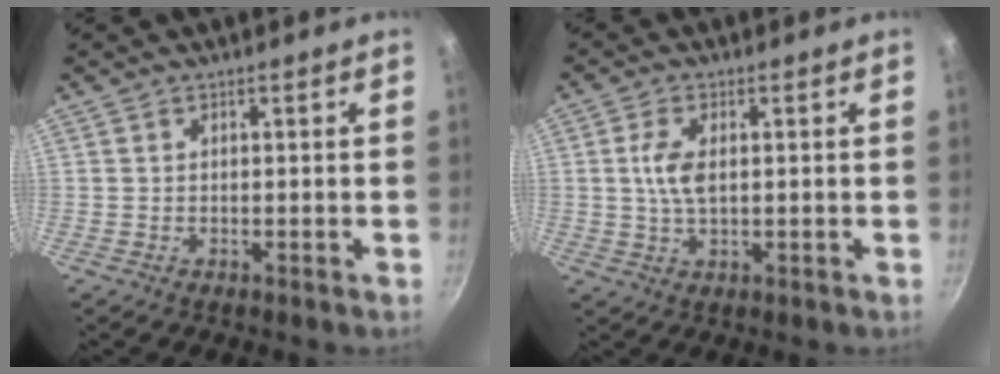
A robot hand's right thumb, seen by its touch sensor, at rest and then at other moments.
{"total": 5.4, "force": [0.6, 2.8, 4.6], "torque": [-0.090, 0.003, 0.011]}